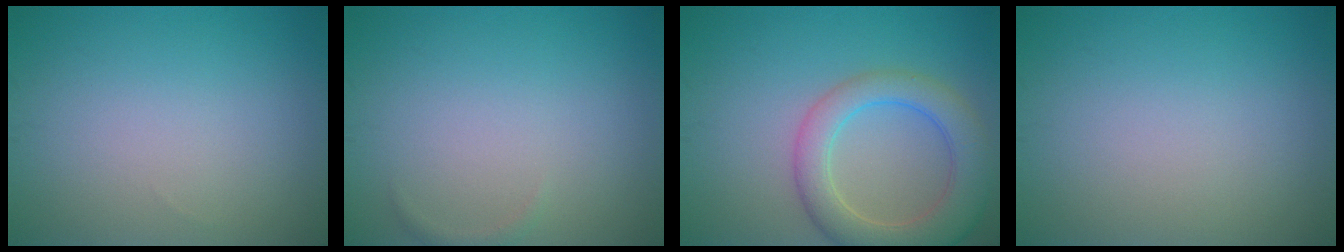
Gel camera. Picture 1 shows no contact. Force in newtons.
{"total": 0.5, "press": 0.5, "slide": 0.1}
{"total": 6.1, "press": 6.1, "slide": 0.4}
{"total": 0.0}